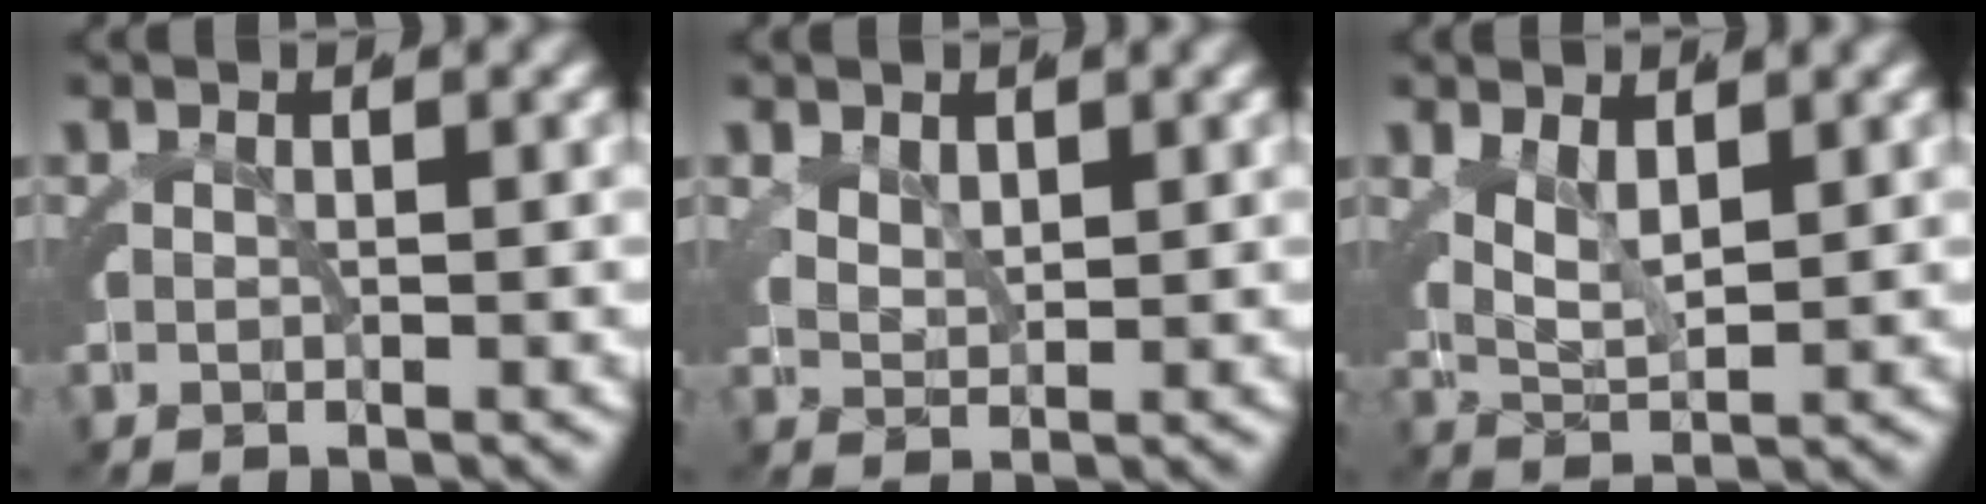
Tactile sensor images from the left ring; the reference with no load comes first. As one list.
[{"total": 1.6, "force": [0.8, 1.3, 0.0], "torque": [-0.011, -0.011, 0.018]}, {"total": 2.4, "force": [1.3, 1.6, 1.2], "torque": [-0.038, -0.007, 0.021]}]